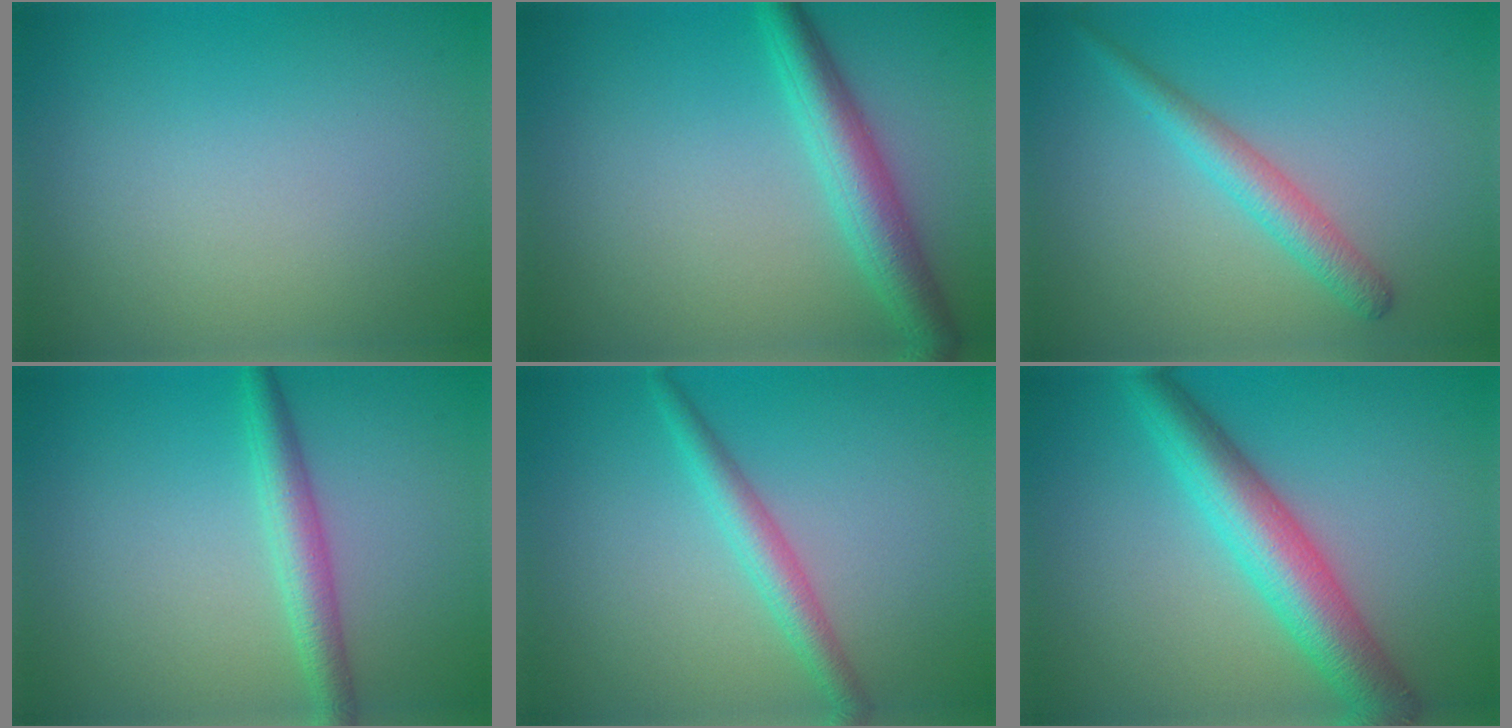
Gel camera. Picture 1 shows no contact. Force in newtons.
{"total": 4.0, "press": 4.0, "slide": 0.3}
{"total": 2.7, "press": 2.7, "slide": 0.1}
{"total": 3.0, "press": 3.0, "slide": 0.1}
{"total": 2.7, "press": 2.7, "slide": 0.1}
{"total": 6.5, "press": 6.5, "slide": 0.1}